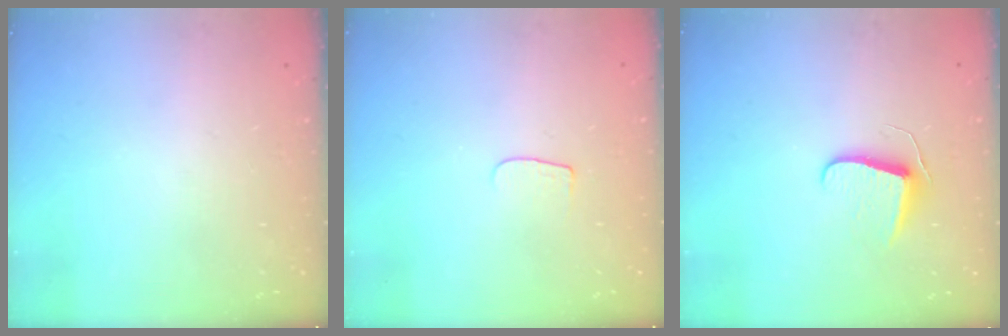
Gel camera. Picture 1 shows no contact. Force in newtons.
{"total": 4.3, "press": 4.3, "slide": 0.5}
{"total": 7.5, "press": 7.4, "slide": 0.6}